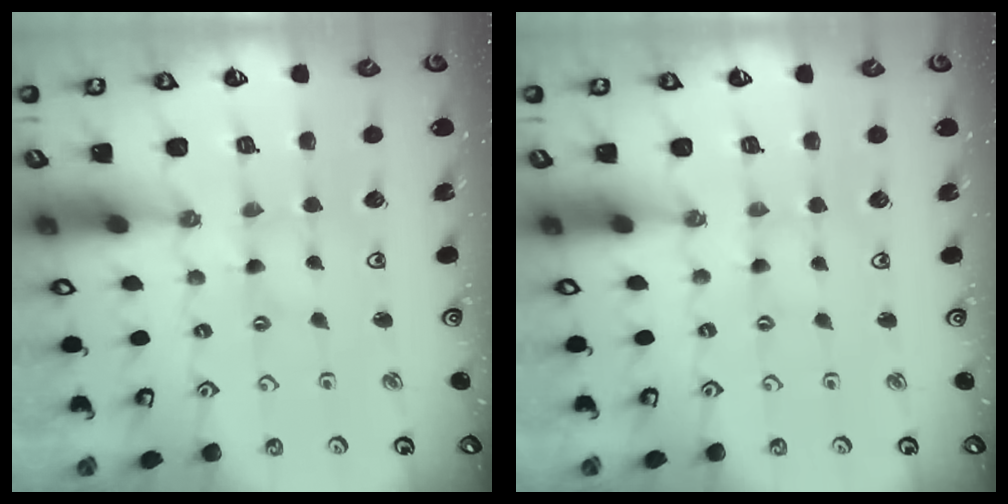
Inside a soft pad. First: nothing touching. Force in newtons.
{"total": 0.0}